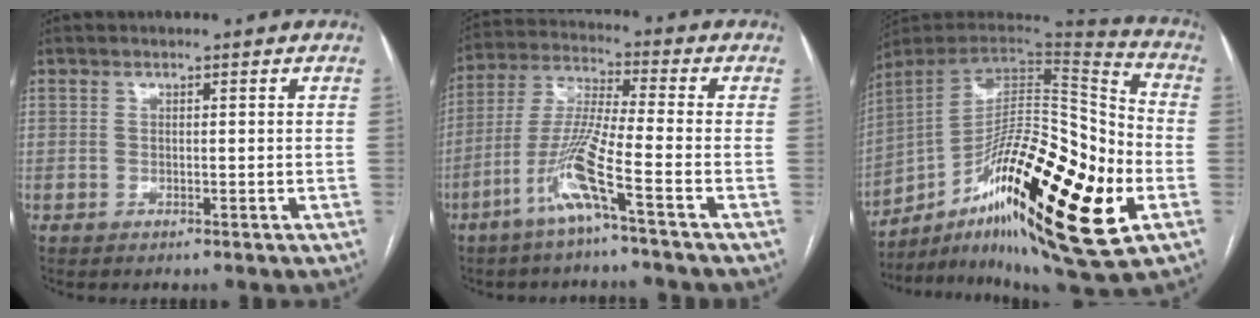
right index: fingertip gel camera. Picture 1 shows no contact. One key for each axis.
{"total": 10.2, "fx": -5.2, "fy": -1.1, "fz": 8.7, "tx": -0.183, "ty": -0.007, "tz": -0.110}
{"total": 28.3, "fx": -9.2, "fy": 5.4, "fz": 26.3, "tx": -0.404, "ty": -0.021, "tz": -0.148}